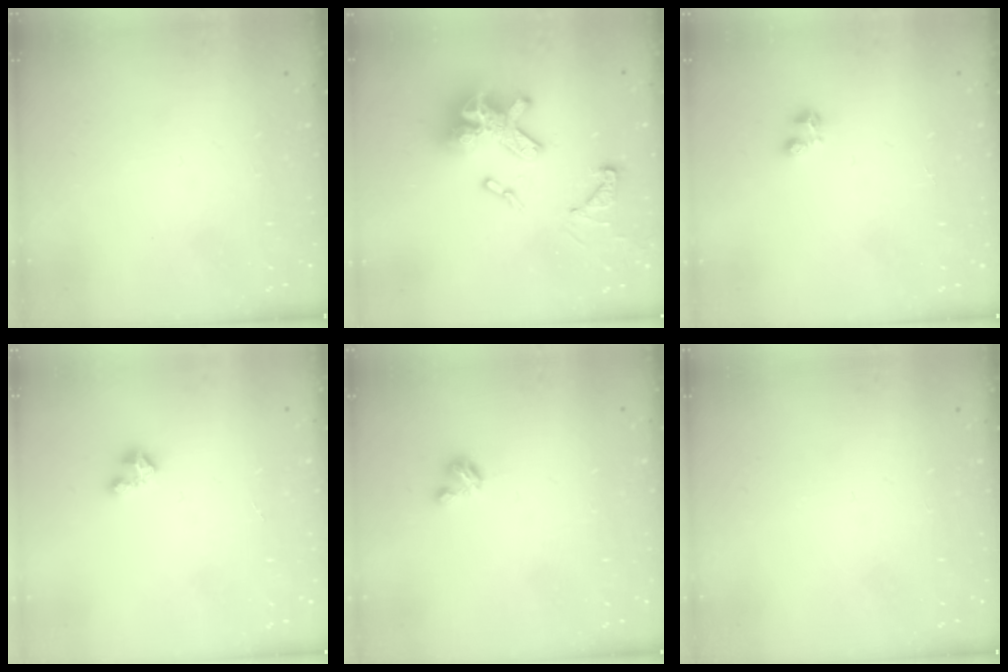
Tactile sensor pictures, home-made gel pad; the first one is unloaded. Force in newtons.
{"total": 18.8, "press": 18.8, "slide": 1.6}
{"total": 2.9, "press": 2.8, "slide": 0.6}
{"total": 1.5, "press": 1.5, "slide": 0.2}
{"total": 2.9, "press": 2.9, "slide": 0.3}
{"total": 0.0}